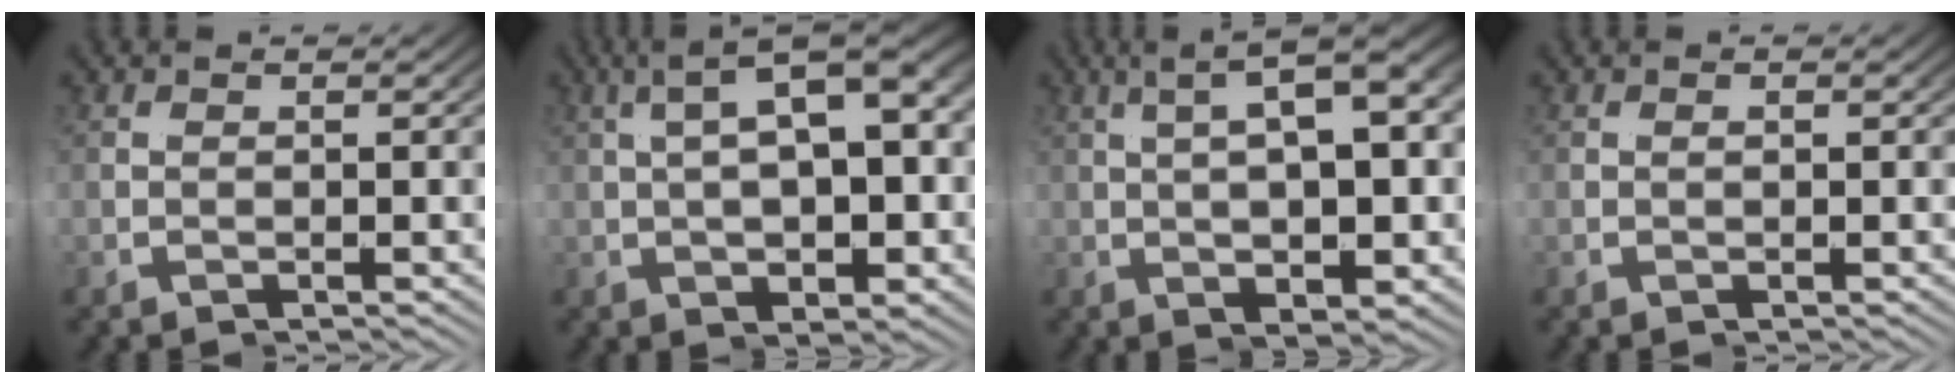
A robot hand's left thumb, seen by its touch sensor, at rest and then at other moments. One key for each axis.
{"total": 7.8, "fx": 1.4, "fy": 2.8, "fz": 7.1, "tx": -0.078, "ty": 0.046, "tz": 0.001}
{"total": 5.8, "fx": 1.1, "fy": 0.0, "fz": 5.7, "tx": -0.060, "ty": 0.049, "tz": -0.005}
{"total": 0.0}